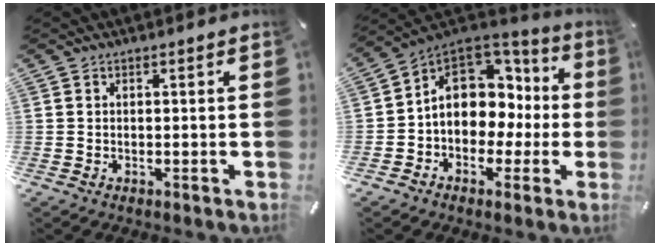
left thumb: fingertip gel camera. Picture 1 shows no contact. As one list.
[{"total": 11.6, "force": [1.9, 9.7, 6.1], "torque": [-0.105, -0.012, 0.039]}]